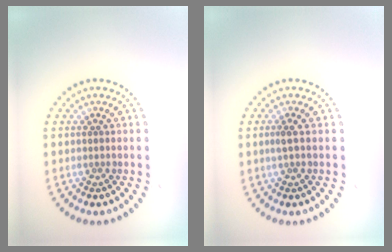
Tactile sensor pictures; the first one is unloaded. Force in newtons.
{"total": 1.0, "press": 0.8, "slide": 0.6}